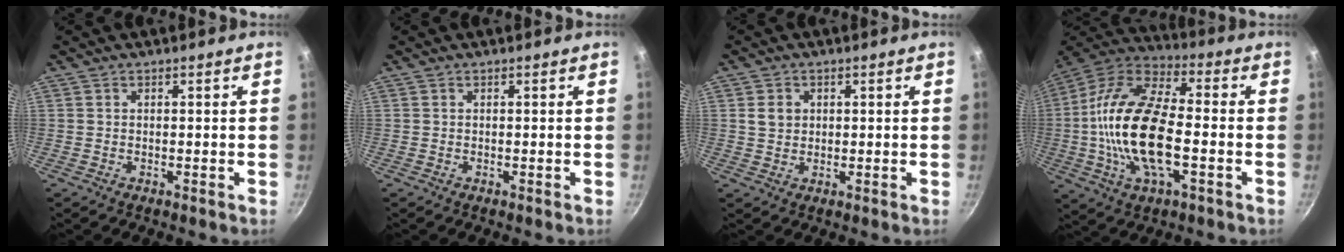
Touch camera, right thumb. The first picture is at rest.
{"total": 0.0}
{"total": 3.1, "force": [0.7, 2.6, 1.5], "torque": [-0.015, 0.002, 0.013]}
{"total": 20.8, "force": [-2.8, 9.2, 18.5], "torque": [-0.349, 0.030, -0.068]}